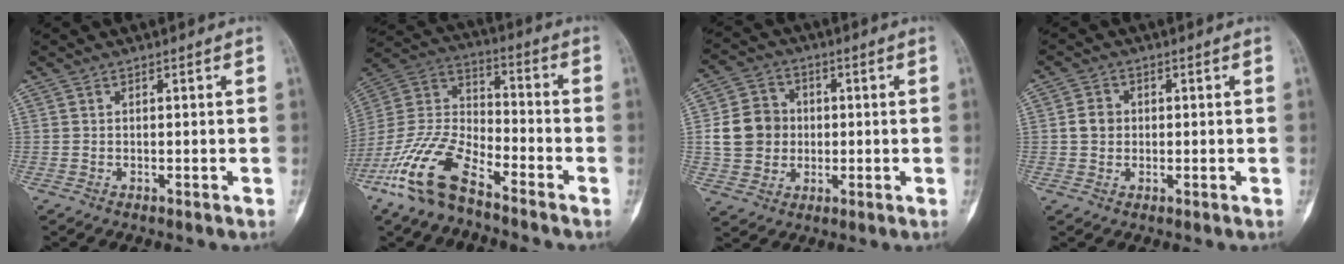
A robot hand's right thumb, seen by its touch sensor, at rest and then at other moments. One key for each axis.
{"total": 15.8, "fx": -10.4, "fy": 6.3, "fz": 10.1, "tx": -0.210, "ty": 0.056, "tz": -0.209}
{"total": 10.1, "fx": 0.2, "fy": 9.1, "fz": 4.5, "tx": -0.057, "ty": 0.012, "tz": 0.003}
{"total": 3.5, "fx": 0.1, "fy": 3.1, "fz": 1.6, "tx": -0.019, "ty": 0.006, "tz": -0.002}